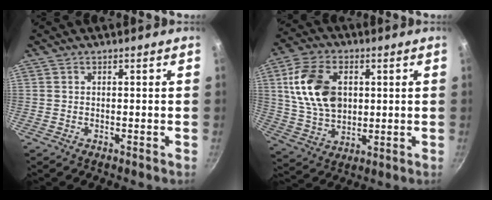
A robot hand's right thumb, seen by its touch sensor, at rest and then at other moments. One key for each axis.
{"total": 14.9, "fx": 2.9, "fy": 10.3, "fz": 10.4, "tx": -0.177, "ty": -0.002, "tz": 0.060}